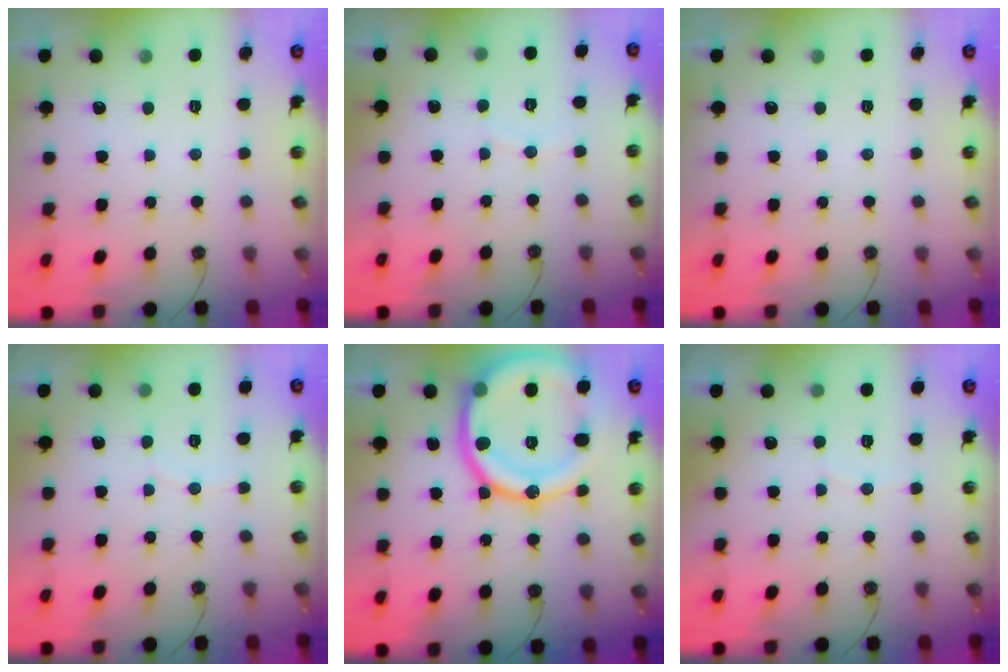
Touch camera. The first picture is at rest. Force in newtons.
{"total": 2.9, "press": 2.9, "slide": 0.3}
{"total": 0.0}
{"total": 2.4, "press": 2.4, "slide": 0.2}
{"total": 26.4, "press": 26.2, "slide": 2.9}
{"total": 2.3, "press": 2.0, "slide": 1.0}